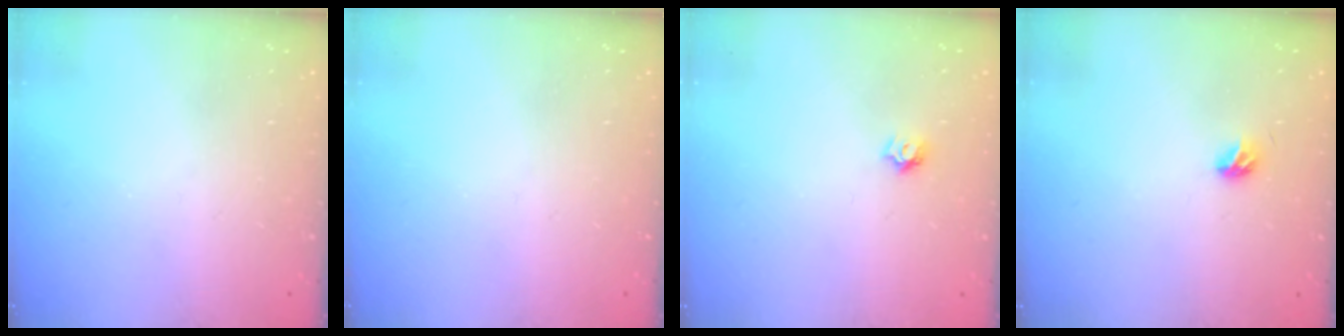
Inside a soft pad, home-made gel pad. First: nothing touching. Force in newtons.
{"total": 0.0}
{"total": 4.2, "press": 4.2, "slide": 0.4}
{"total": 4.0, "press": 3.9, "slide": 1.0}